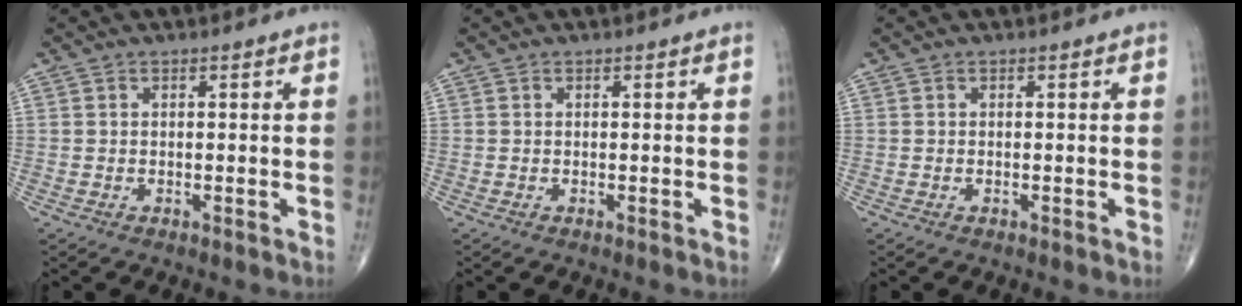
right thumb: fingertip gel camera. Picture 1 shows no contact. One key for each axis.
{"total": 0.0}
{"total": 0.0}